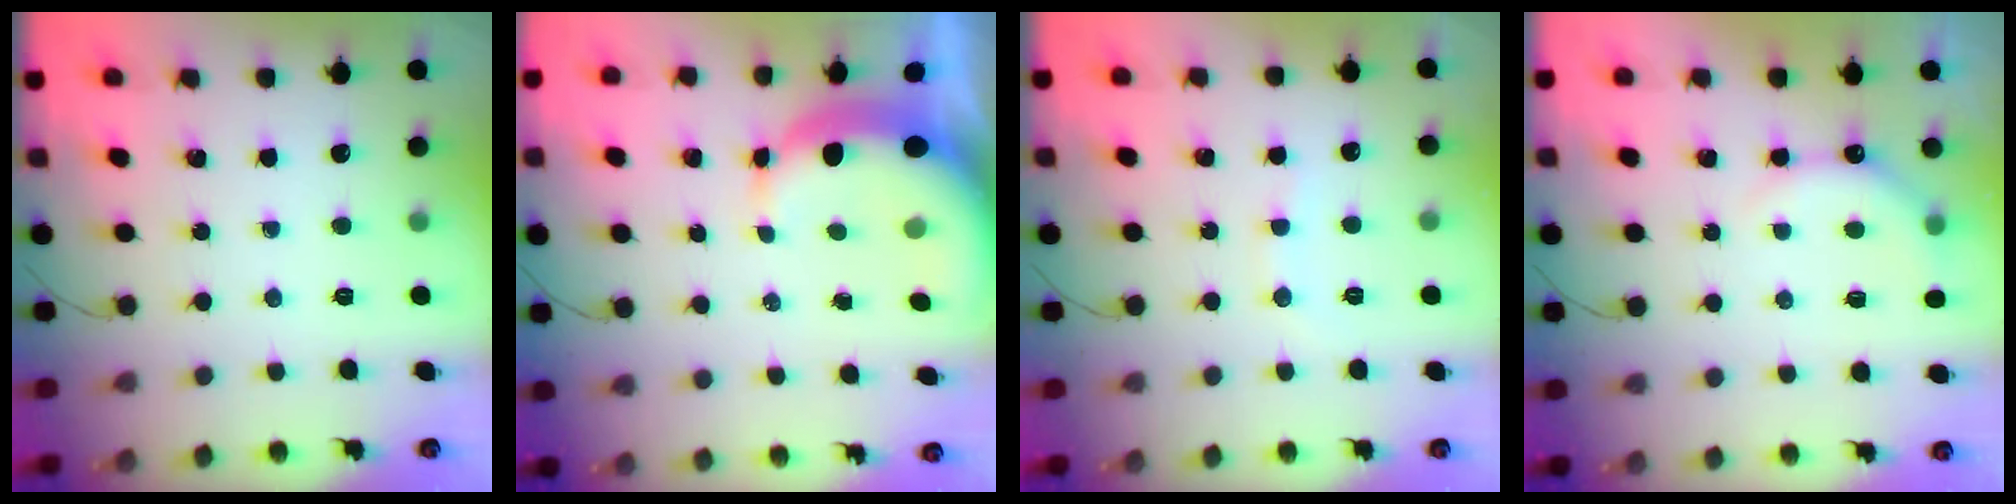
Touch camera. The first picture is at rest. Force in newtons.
{"total": 8.4, "press": 8.3, "slide": 1.5}
{"total": 3.5, "press": 3.4, "slide": 0.9}
{"total": 5.3, "press": 5.2, "slide": 0.4}